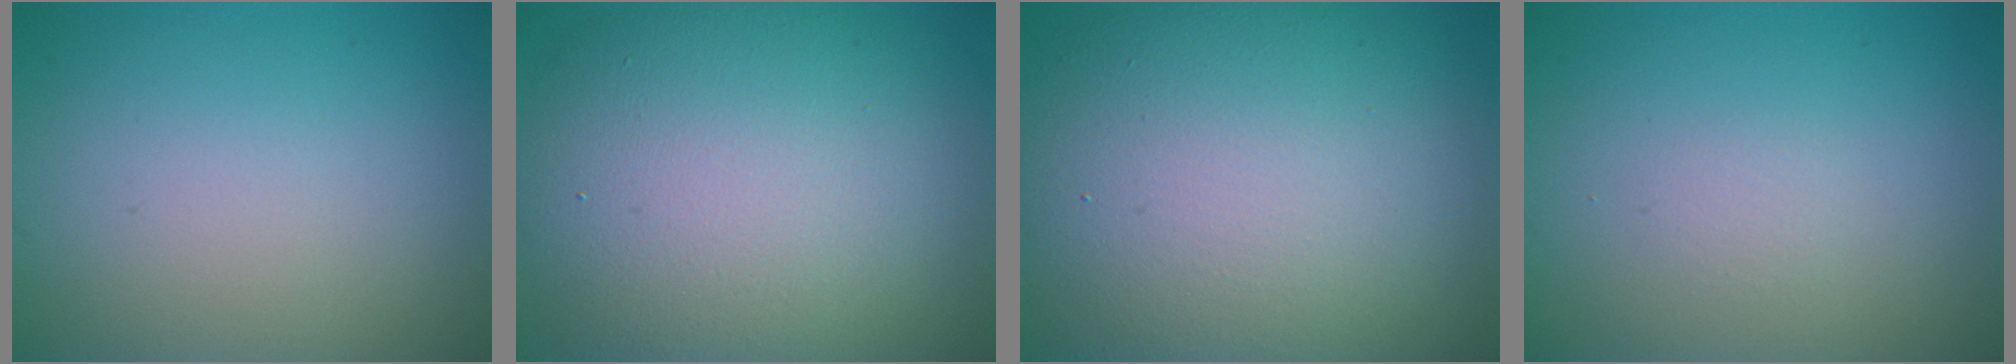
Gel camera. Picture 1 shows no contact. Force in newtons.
{"total": 13.4, "press": 13.4, "slide": 1.0}
{"total": 15.5, "press": 15.5, "slide": 0.5}
{"total": 0.0}